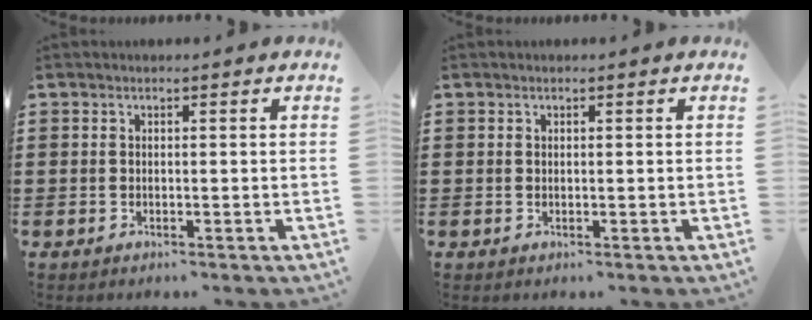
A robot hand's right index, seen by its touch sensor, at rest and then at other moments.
{"total": 0.0}